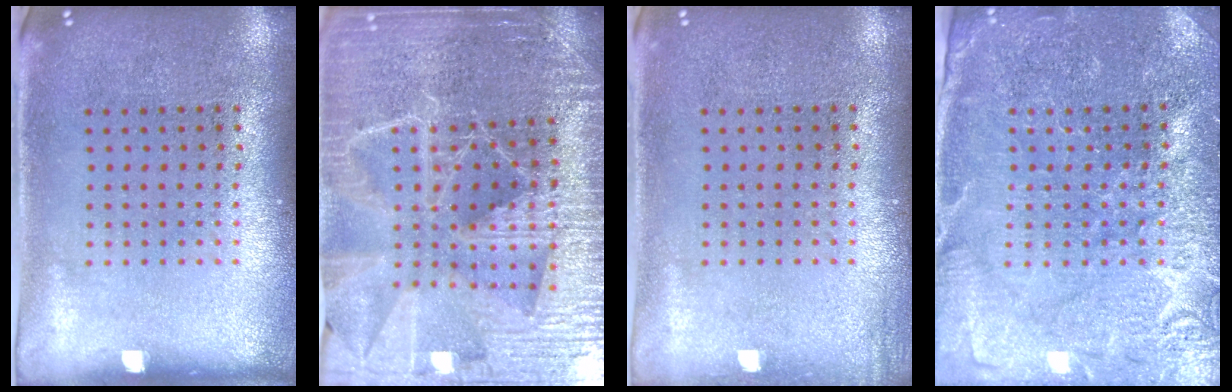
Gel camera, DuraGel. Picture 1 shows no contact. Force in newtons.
{"total": 5.1, "press": 4.6, "slide": 2.1}
{"total": 0.8, "press": 0.7, "slide": 0.1}
{"total": 3.5, "press": 3.5, "slide": 0.7}